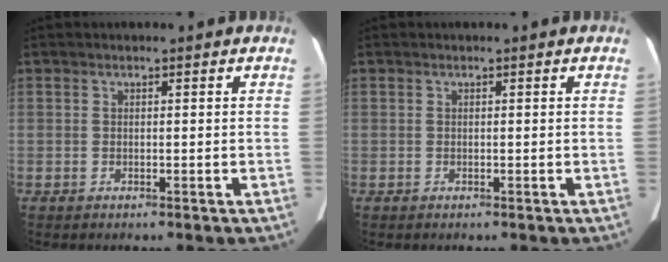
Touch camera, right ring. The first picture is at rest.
{"total": 0.0}